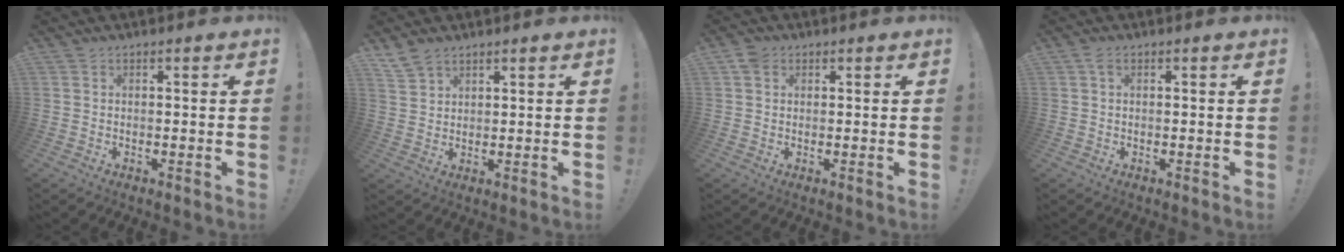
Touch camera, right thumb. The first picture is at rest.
{"total": 4.5, "force": [3.6, 2.3, 1.4], "torque": [-0.028, -0.017, 0.071]}
{"total": 3.0, "force": [1.4, 2.3, 1.3], "torque": [-0.029, 0.004, 0.027]}
{"total": 1.5, "force": [0.5, 0.7, 1.2], "torque": [-0.026, 0.004, 0.007]}